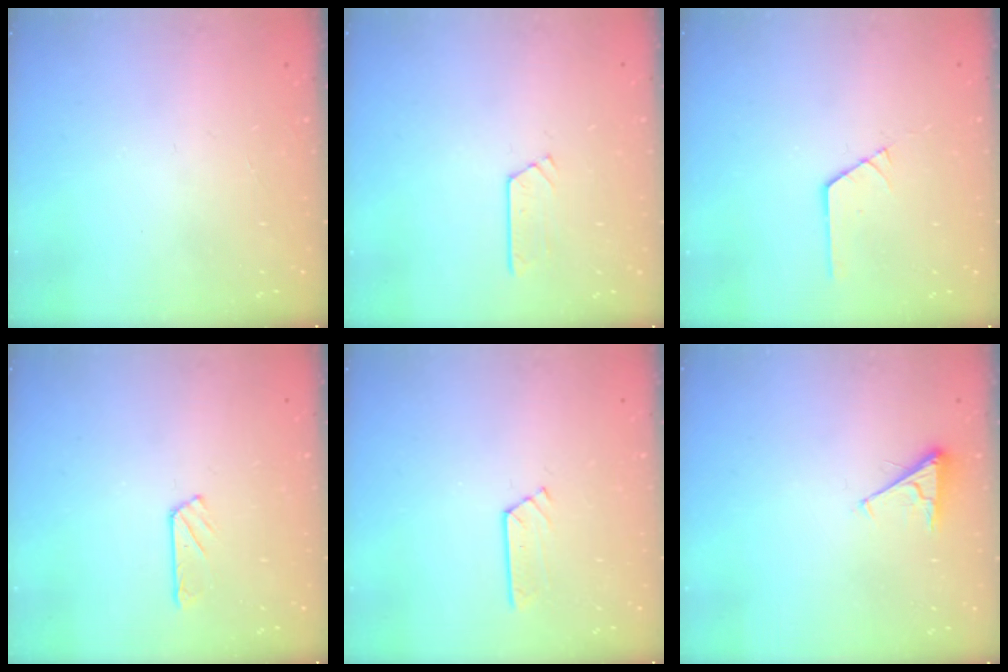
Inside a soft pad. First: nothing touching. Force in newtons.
{"total": 2.8, "press": 2.8, "slide": 0.3}
{"total": 1.0, "press": 1.0, "slide": 0.1}
{"total": 3.1, "press": 3.1, "slide": 0.4}
{"total": 2.9, "press": 2.9, "slide": 0.3}
{"total": 3.4, "press": 3.4, "slide": 0.7}